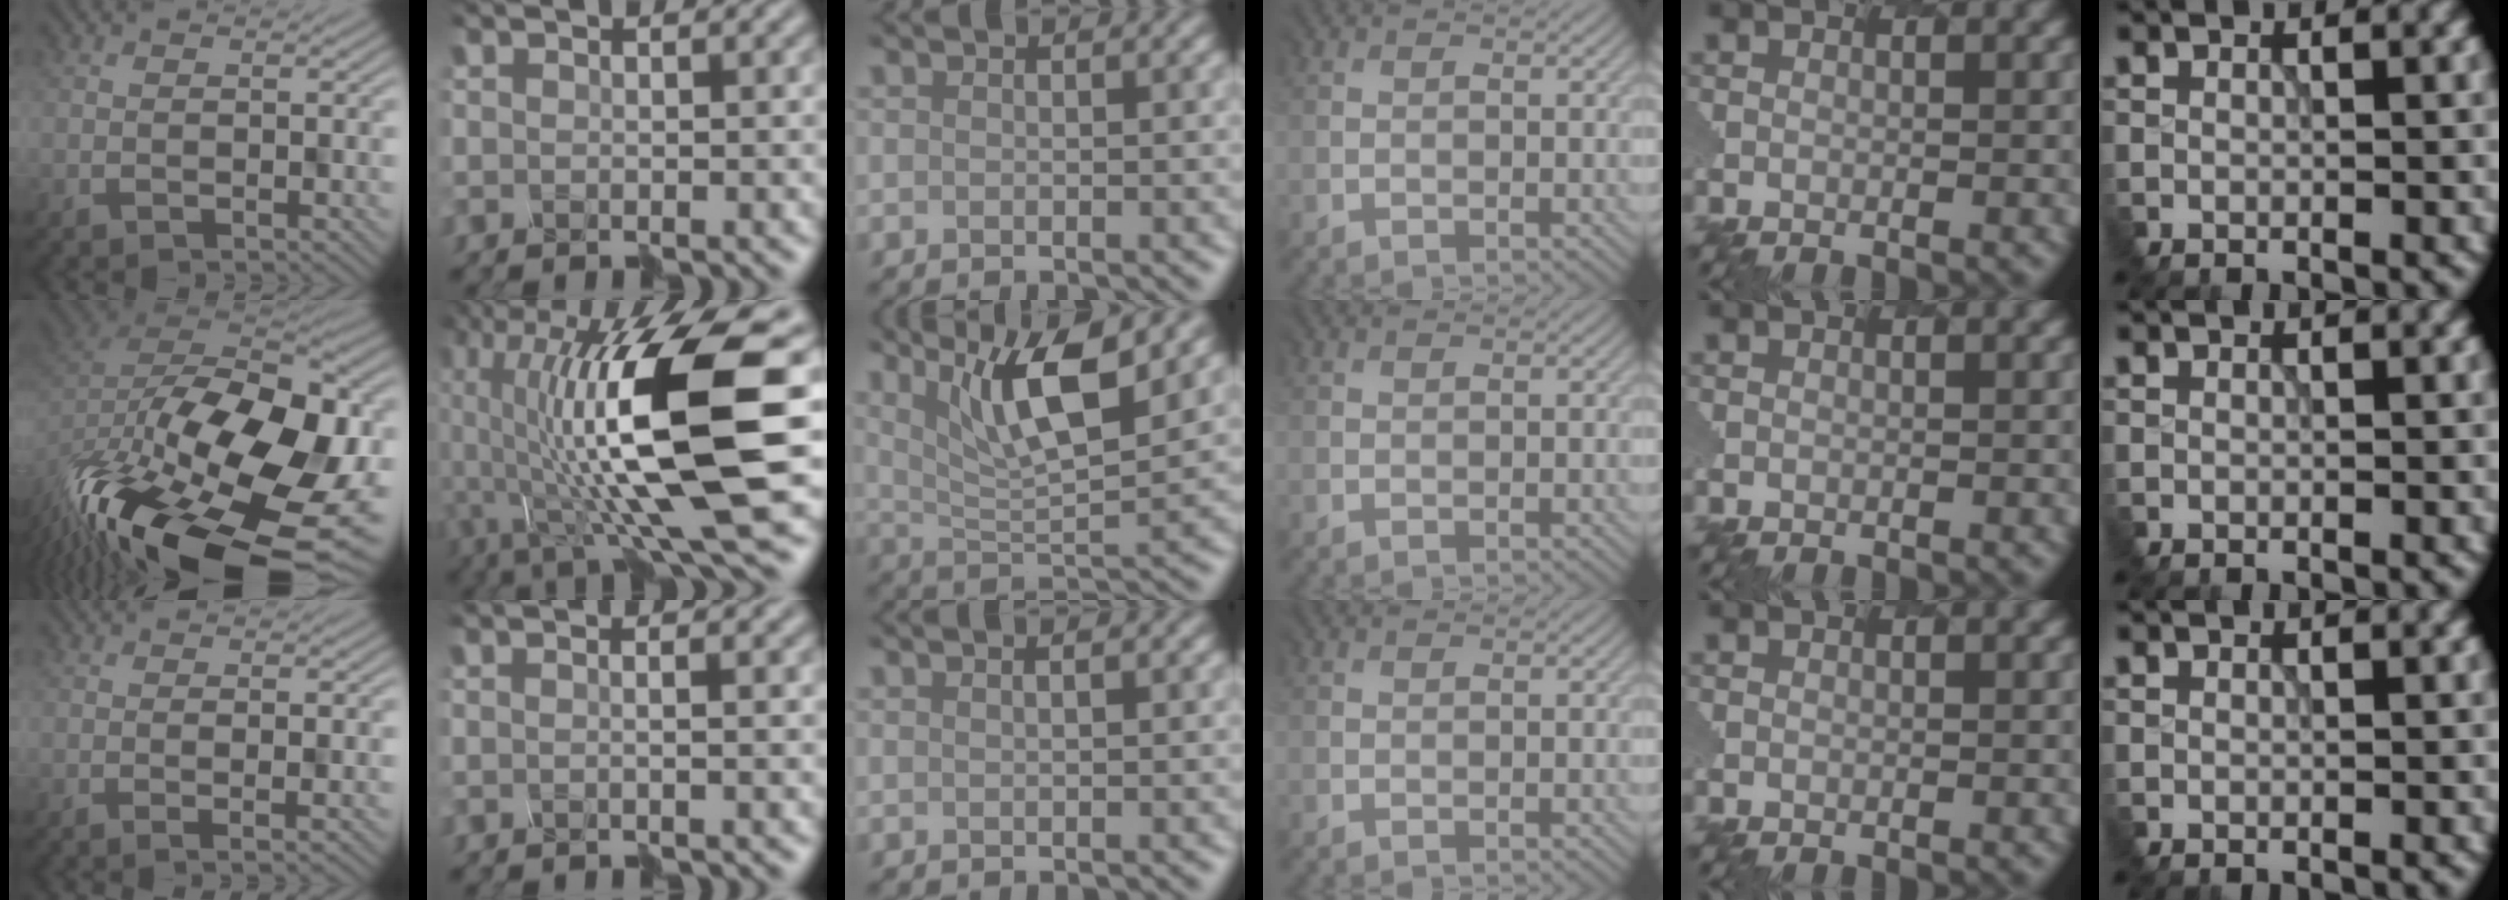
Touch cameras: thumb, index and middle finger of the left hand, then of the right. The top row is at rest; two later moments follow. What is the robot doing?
{"motion": "disassemble", "object": "hinged jar"}